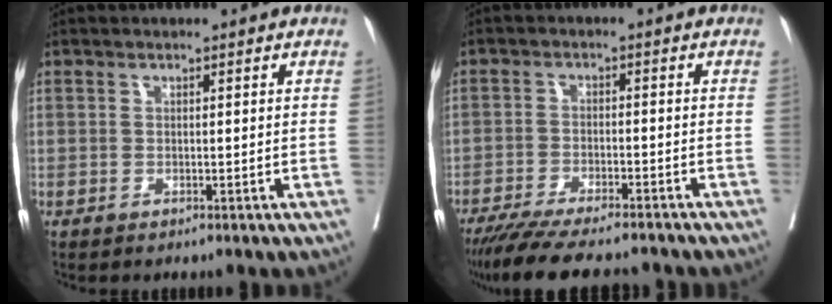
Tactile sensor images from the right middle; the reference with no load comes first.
{"total": 13.5, "force": [-11.9, 1.9, 6.1], "torque": [-0.097, -0.022, -0.177]}